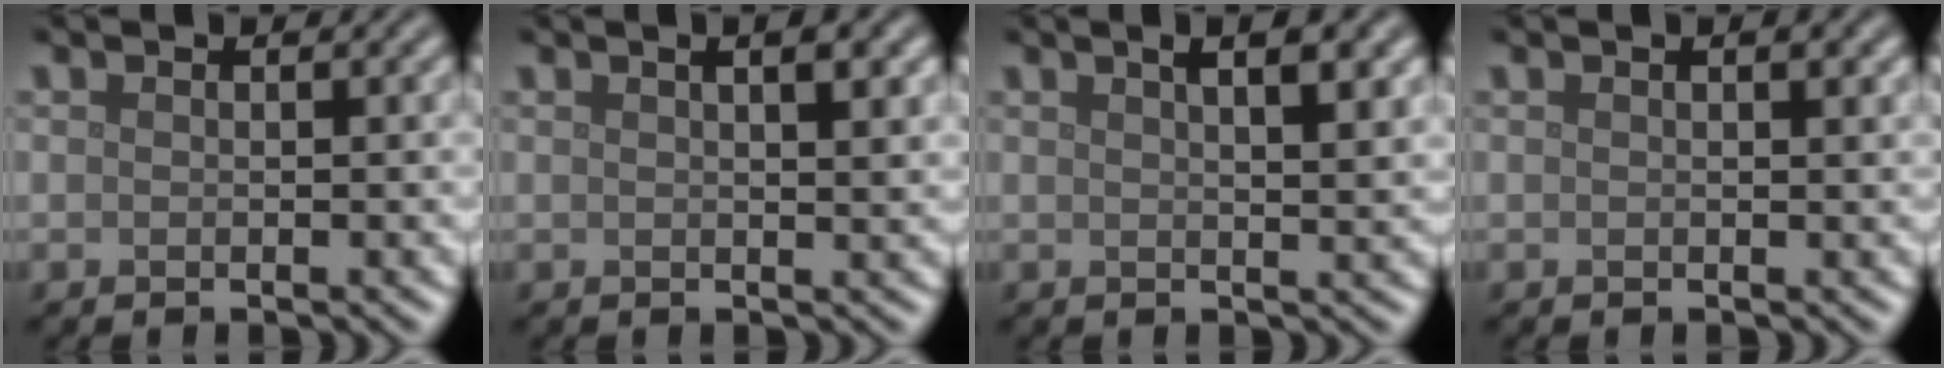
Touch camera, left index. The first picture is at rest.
{"total": 2.6, "force": [1.1, 0.7, 2.2], "torque": [-0.017, 0.008, 0.009]}
{"total": 4.7, "force": [2.3, 1.7, 3.8], "torque": [-0.026, 0.016, 0.011]}
{"total": 0.9, "force": [0.4, 0.2, 0.8], "torque": [-0.010, 0.001, 0.007]}